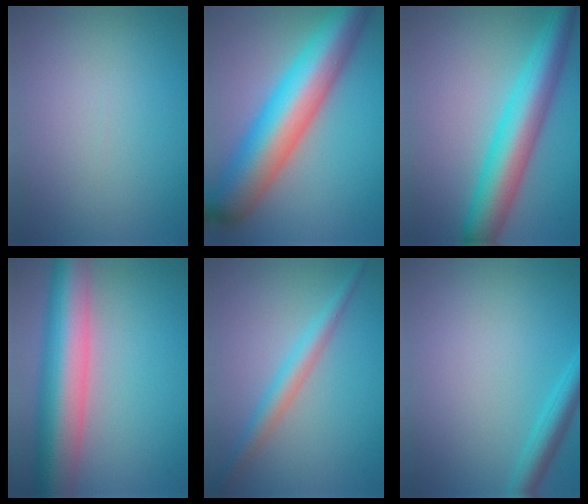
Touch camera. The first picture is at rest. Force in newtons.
{"total": 11.2, "press": 11.2, "slide": 0.3}
{"total": 7.3, "press": 7.3, "slide": 0.2}
{"total": 10.2, "press": 10.2, "slide": 0.6}
{"total": 2.8, "press": 2.8, "slide": 0.1}
{"total": 2.7, "press": 2.7, "slide": 0.2}